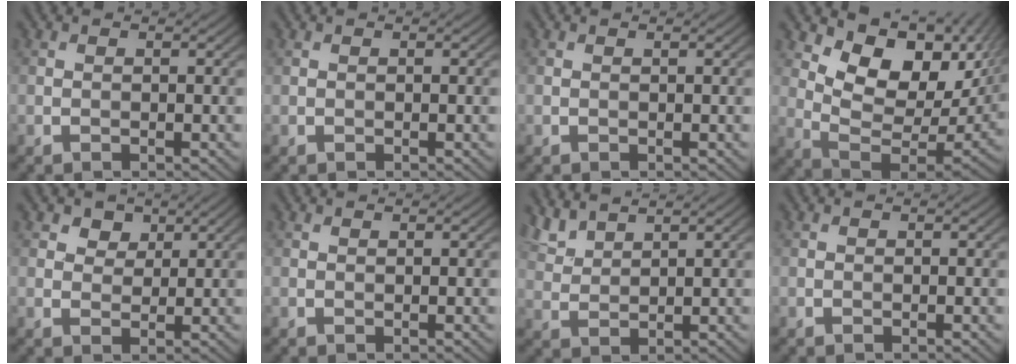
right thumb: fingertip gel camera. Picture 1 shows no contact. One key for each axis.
{"total": 0.0}
{"total": 0.0}
{"total": 14.3, "fx": 6.3, "fy": 7.5, "fz": 10.4, "tx": -0.180, "ty": -0.009, "tz": 0.120}
{"total": 2.9, "fx": 1.7, "fy": 2.1, "fz": 1.1, "tx": -0.023, "ty": -0.006, "tz": 0.031}
{"total": 0.0}
{"total": 3.8, "fx": 3.4, "fy": 0.8, "fz": 1.5, "tx": -0.044, "ty": 0.004, "tz": 0.078}
{"total": 0.0}